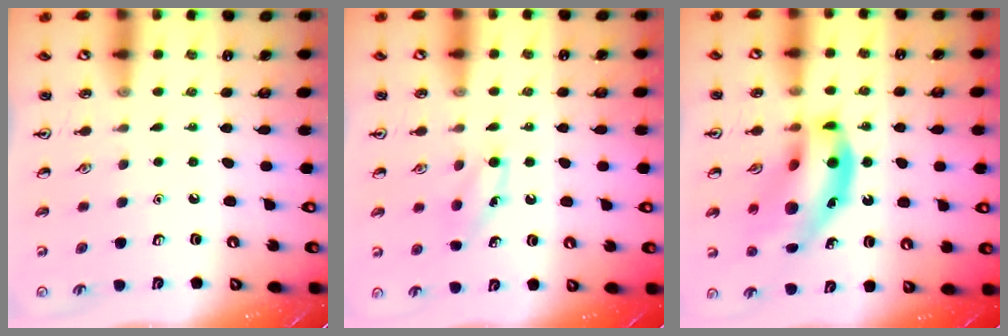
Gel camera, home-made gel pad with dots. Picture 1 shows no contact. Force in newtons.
{"total": 6.6, "press": 6.2, "slide": 2.1}
{"total": 17.3, "press": 16.7, "slide": 4.8}